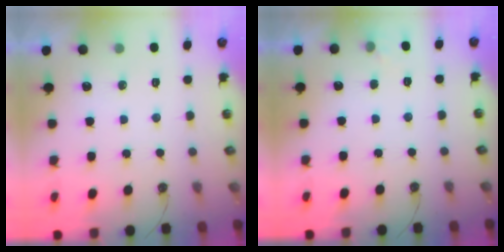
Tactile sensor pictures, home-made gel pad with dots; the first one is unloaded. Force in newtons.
{"total": 5.1, "press": 5.1, "slide": 0.5}